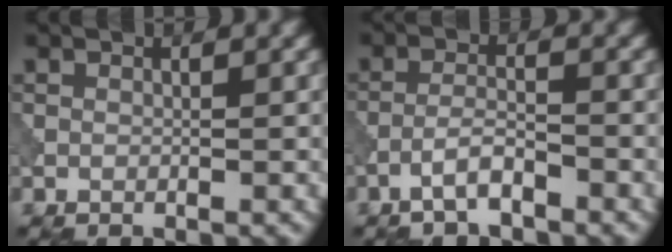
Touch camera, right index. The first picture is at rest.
{"total": 2.5, "force": [-1.7, 0.5, 1.7], "torque": [-0.032, 0.009, -0.039]}